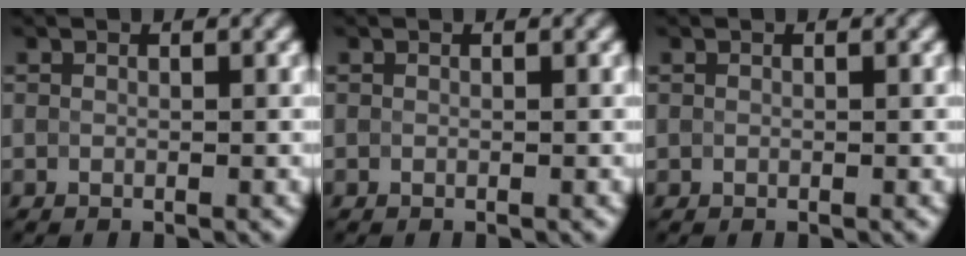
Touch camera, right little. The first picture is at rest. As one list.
[{"total": 0.0}, {"total": 0.0}]